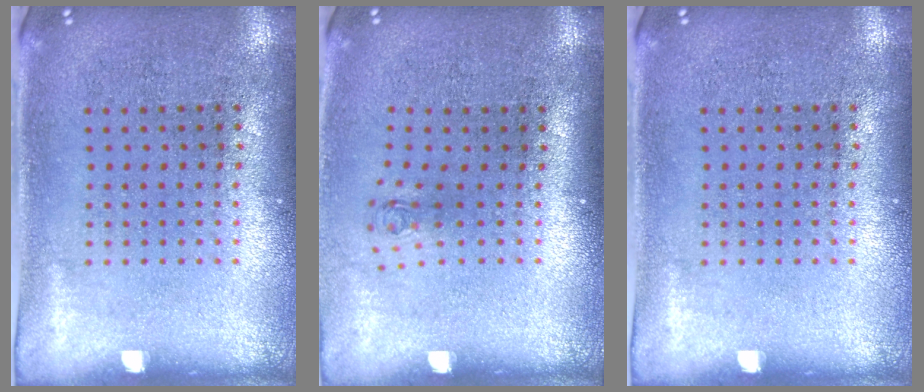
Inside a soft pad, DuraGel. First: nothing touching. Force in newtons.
{"total": 0.7, "press": 0.3, "slide": 0.7}
{"total": 0.0}